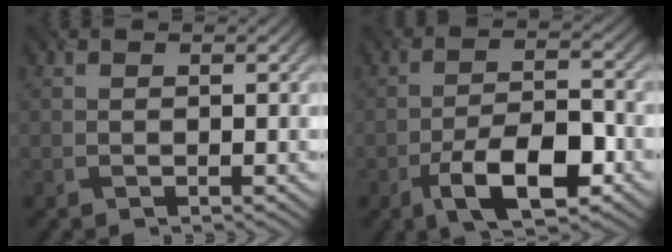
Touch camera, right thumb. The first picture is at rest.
{"total": 9.4, "force": [-4.7, 3.6, 7.3], "torque": [-0.126, 0.004, -0.083]}